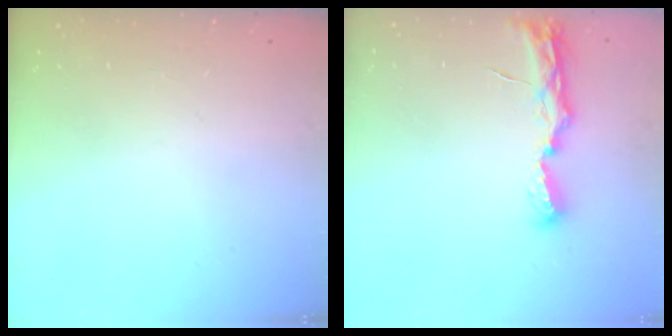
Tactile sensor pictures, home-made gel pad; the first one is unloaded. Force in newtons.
{"total": 8.0, "press": 8.0, "slide": 0.7}